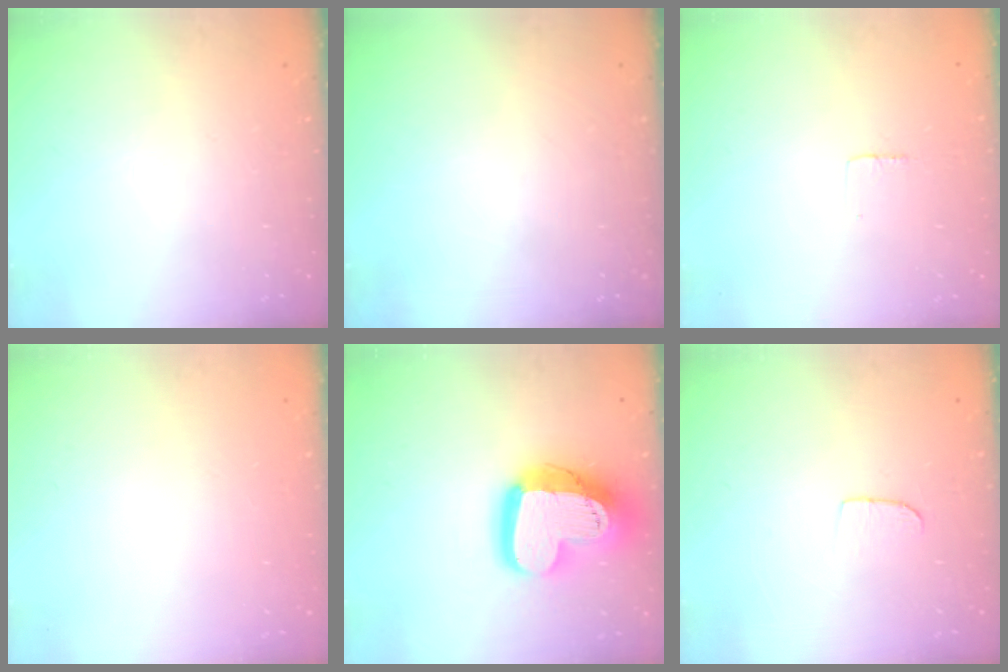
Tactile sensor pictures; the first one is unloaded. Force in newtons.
{"total": 0.0}
{"total": 2.3, "press": 2.3, "slide": 0.1}
{"total": 0.0}
{"total": 21.6, "press": 21.5, "slide": 1.9}
{"total": 4.6, "press": 4.6, "slide": 0.4}